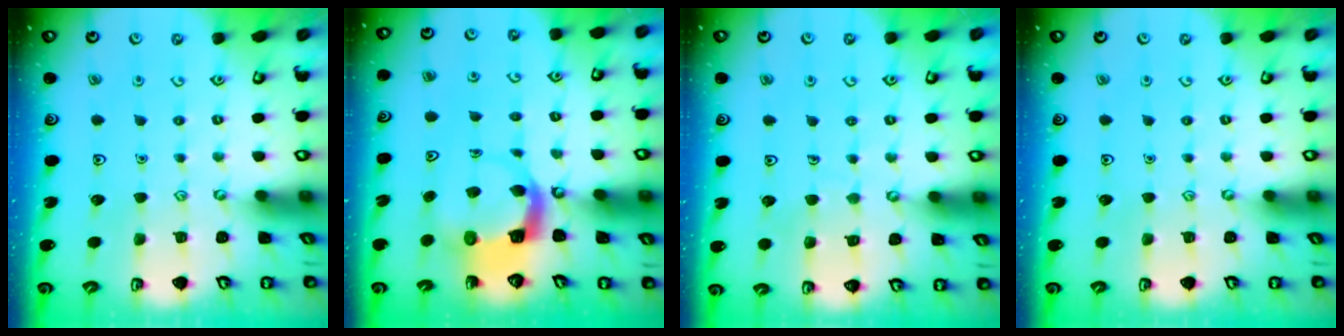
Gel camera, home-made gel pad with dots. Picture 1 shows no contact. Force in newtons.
{"total": 5.7, "press": 5.6, "slide": 0.5}
{"total": 5.4, "press": 5.4, "slide": 0.4}
{"total": 0.0}